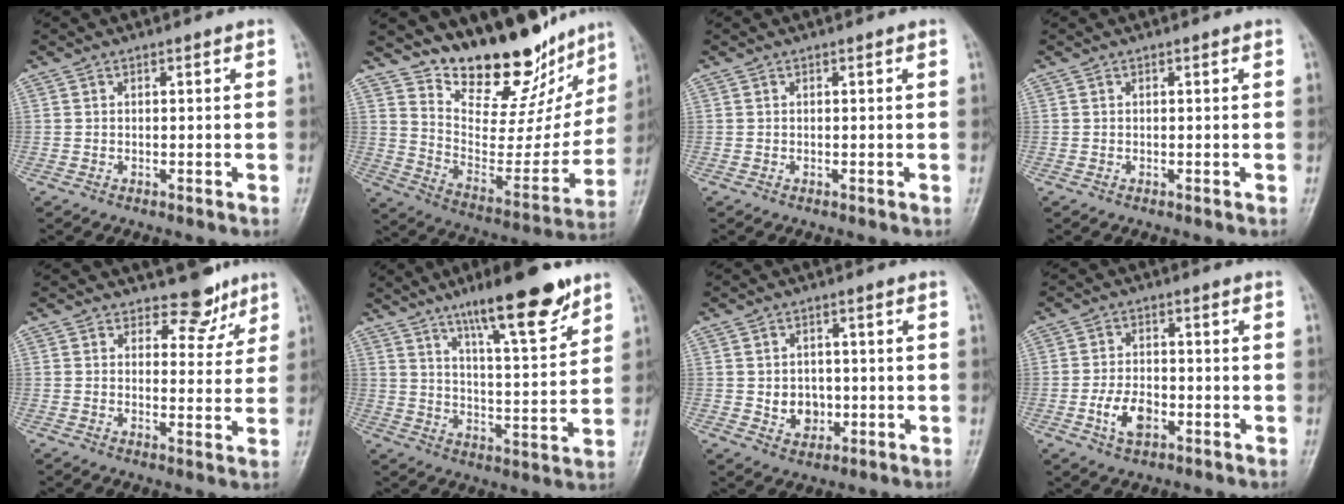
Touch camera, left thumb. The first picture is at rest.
{"total": 20.7, "force": [17.2, 8.2, 8.0], "torque": [-0.066, -0.117, 0.268]}
{"total": 0.0}
{"total": 0.0}
{"total": 5.5, "force": [4.5, 3.0, 1.0], "torque": [0.016, -0.035, 0.057]}
{"total": 15.3, "force": [10.2, 3.2, 10.9], "torque": [-0.150, -0.055, 0.167]}
{"total": 5.0, "force": [-0.5, 4.2, 2.6], "torque": [-0.015, 0.003, 0.000]}
{"total": 6.0, "force": [-2.1, 3.7, 4.2], "torque": [-0.073, 0.011, -0.040]}